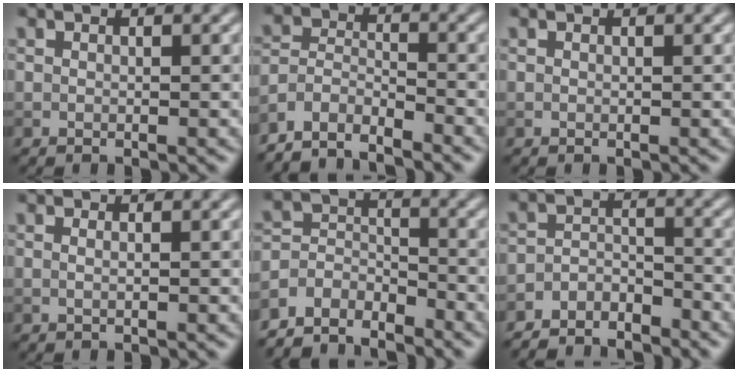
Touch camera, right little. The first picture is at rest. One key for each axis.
{"total": 4.6, "fx": -4.2, "fy": 1.2, "fz": 1.2, "tx": -0.017, "ty": -0.001, "tz": -0.090}
{"total": 0.0}
{"total": 0.8, "fx": 0.2, "fy": 0.3, "fz": 0.7, "tx": -0.008, "ty": -0.008, "tz": -0.005}
{"total": 5.8, "fx": -5.2, "fy": 2.4, "fz": 1.4, "tx": -0.026, "ty": -0.001, "tz": -0.103}
{"total": 4.9, "fx": -4.6, "fy": 1.3, "fz": 1.1, "tx": -0.016, "ty": -0.006, "tz": -0.086}